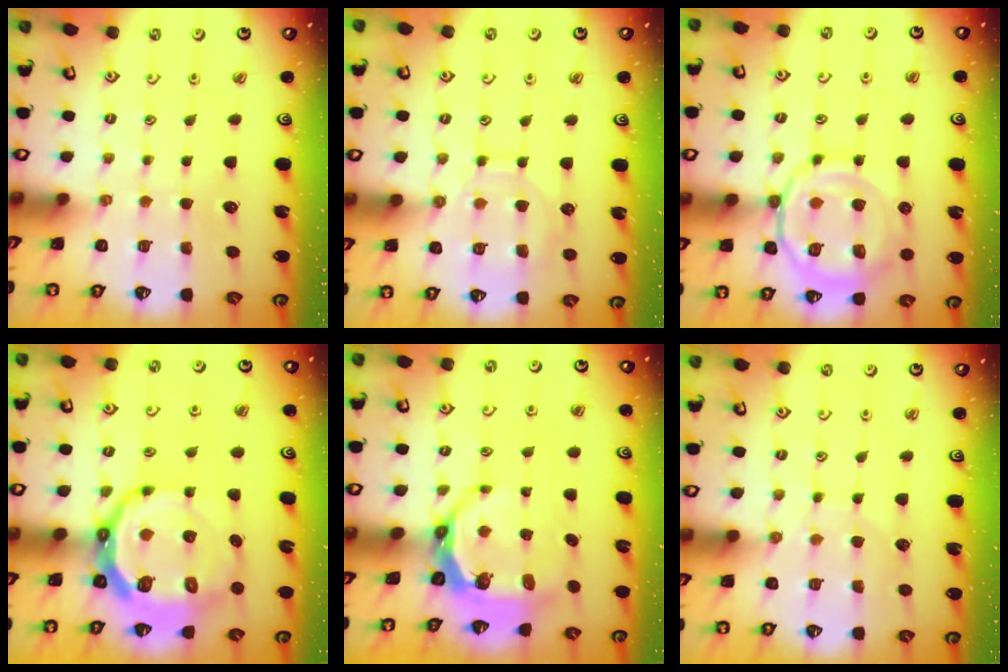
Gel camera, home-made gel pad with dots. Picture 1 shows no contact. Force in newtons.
{"total": 11.3, "press": 11.2, "slide": 1.1}
{"total": 16.7, "press": 16.6, "slide": 1.7}
{"total": 18.2, "press": 17.8, "slide": 3.8}
{"total": 7.4, "press": 6.7, "slide": 3.1}
{"total": 6.6, "press": 6.6, "slide": 0.5}